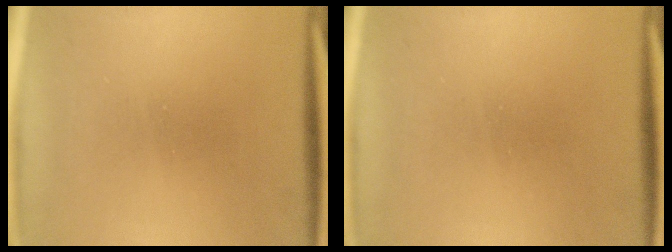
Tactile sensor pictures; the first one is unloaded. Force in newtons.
{"total": 1.6}